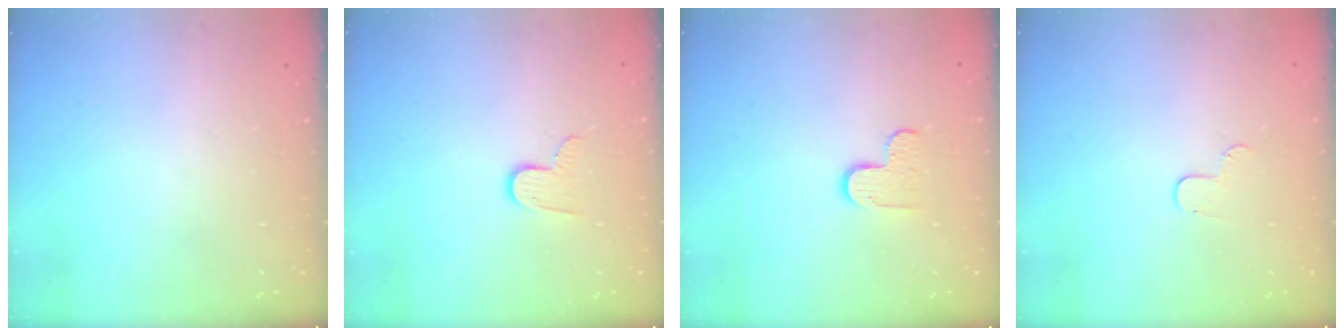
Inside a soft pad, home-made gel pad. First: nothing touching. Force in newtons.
{"total": 7.6, "press": 7.6, "slide": 0.6}
{"total": 5.7, "press": 5.7, "slide": 0.4}
{"total": 4.0, "press": 4.0, "slide": 0.4}